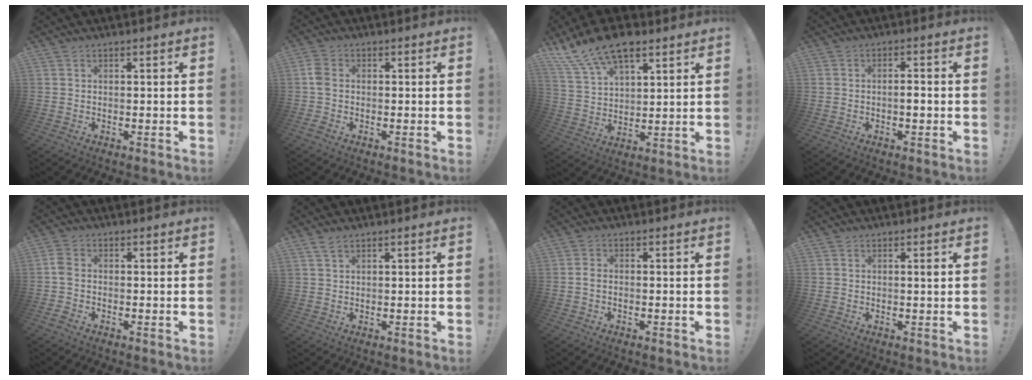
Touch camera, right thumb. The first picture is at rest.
{"total": 4.5, "force": [-0.4, 3.1, 3.2], "torque": [-0.077, 0.004, -0.008]}
{"total": 13.9, "force": [9.3, 6.6, 8.0], "torque": [-0.148, -0.049, 0.173]}
{"total": 2.5, "force": [-0.9, 0.5, 2.3], "torque": [-0.031, 0.001, -0.019]}
{"total": 4.2, "force": [-1.0, 2.9, 2.9], "torque": [-0.062, 0.008, -0.016]}
{"total": 2.5, "force": [1.8, 0.8, 1.5], "torque": [-0.030, -0.004, 0.033]}
{"total": 1.4, "force": [-0.5, 0.8, 1.1], "torque": [-0.017, 0.006, -0.008]}
{"total": 0.9, "force": [0.4, -0.1, 0.8], "torque": [-0.009, -0.002, 0.003]}